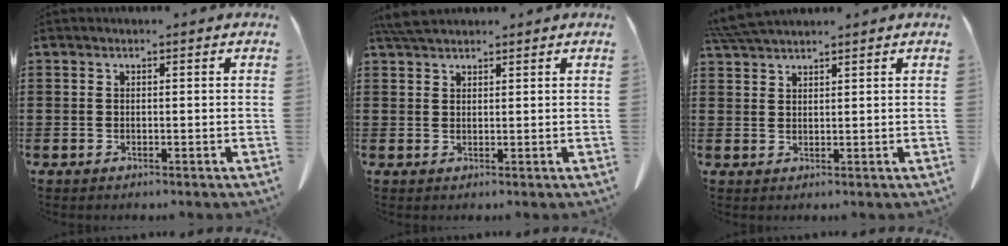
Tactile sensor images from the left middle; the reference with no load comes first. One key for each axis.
{"total": 3.1, "fx": 2.7, "fy": 0.7, "fz": 1.3, "tx": -0.033, "ty": -0.001, "tz": 0.054}
{"total": 3.9, "fx": 3.6, "fy": 0.3, "fz": 1.4, "tx": -0.039, "ty": -0.005, "tz": 0.071}